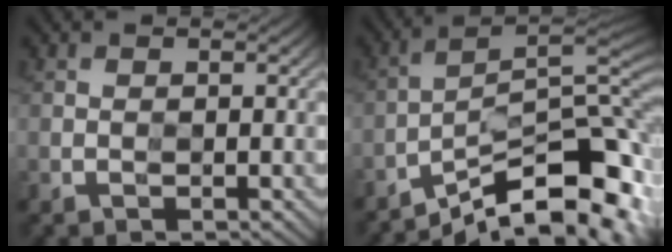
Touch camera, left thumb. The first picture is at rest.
{"total": 12.2, "force": [-8.5, 2.9, 8.3], "torque": [-0.146, -0.007, -0.141]}